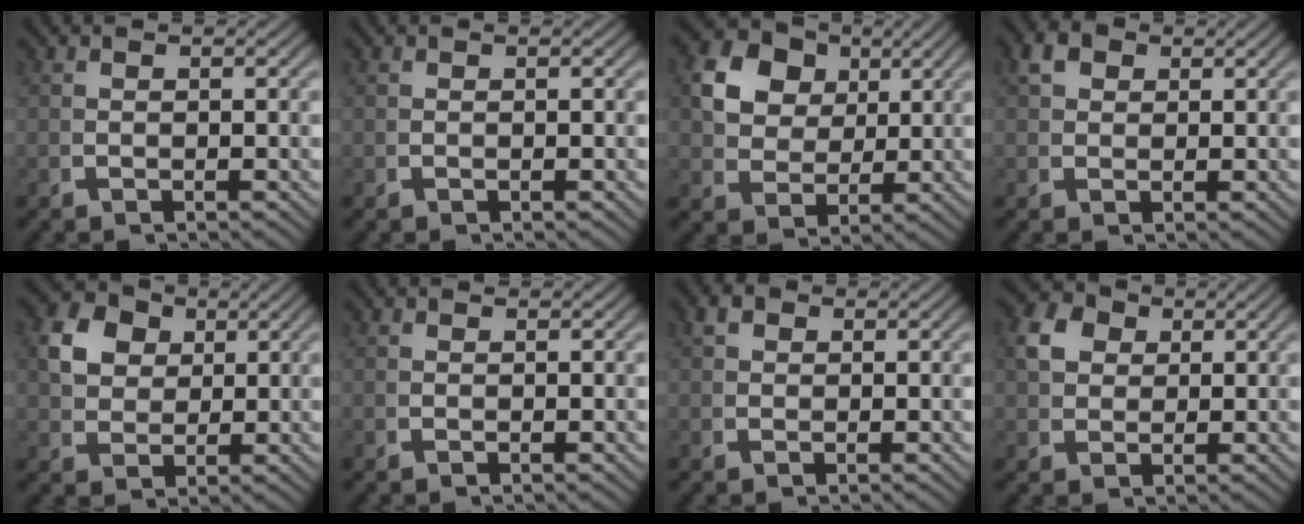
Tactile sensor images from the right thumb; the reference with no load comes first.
{"total": 0.0}
{"total": 10.5, "force": [3.4, 8.3, 5.4], "torque": [-0.119, -0.008, 0.058]}
{"total": 2.8, "force": [1.7, 1.8, 1.2], "torque": [-0.028, -0.004, 0.032]}
{"total": 7.0, "force": [2.8, 5.3, 3.6], "torque": [-0.083, -0.007, 0.054]}
{"total": 0.0}
{"total": 1.8, "force": [1.1, 1.2, 0.7], "torque": [-0.018, -0.005, 0.022]}
{"total": 5.0, "force": [2.3, 3.7, 2.5], "torque": [-0.057, -0.001, 0.044]}